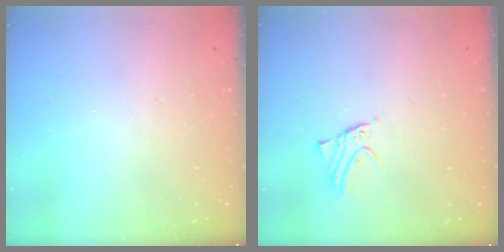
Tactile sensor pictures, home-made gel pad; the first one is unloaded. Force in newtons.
{"total": 1.5, "press": 1.5, "slide": 0.0}